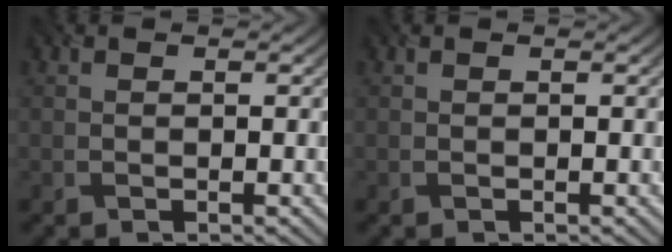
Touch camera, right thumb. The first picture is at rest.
{"total": 0.0}